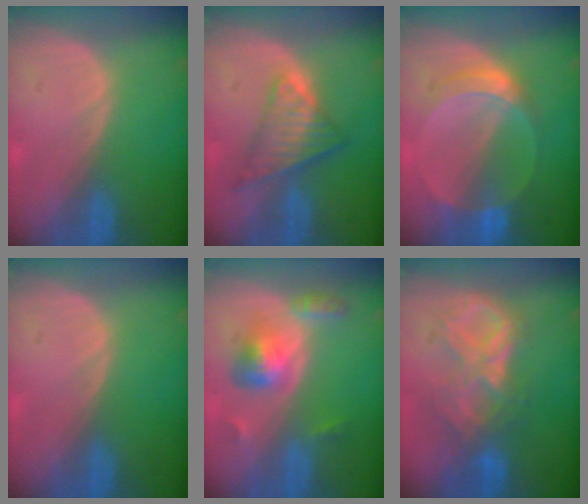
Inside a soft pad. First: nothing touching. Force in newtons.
{"total": 7.6, "press": 6.4, "slide": 4.1}
{"total": 6.1, "press": 5.6, "slide": 2.2}
{"total": 0.0}
{"total": 6.2, "press": 5.5, "slide": 2.8}
{"total": 8.8, "press": 7.7, "slide": 4.2}